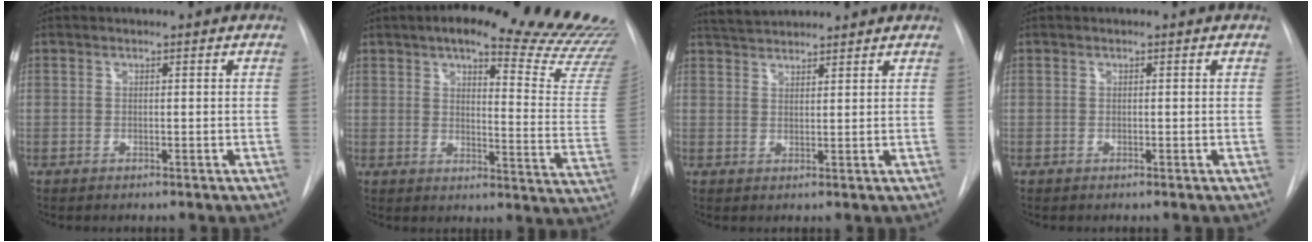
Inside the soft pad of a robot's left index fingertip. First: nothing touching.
{"total": 23.7, "force": [21.1, 2.3, 10.6], "torque": [-0.126, -0.099, 0.237]}
{"total": 5.3, "force": [5.1, 0.5, 1.4], "torque": [-0.030, 0.035, 0.091]}
{"total": 0.0}